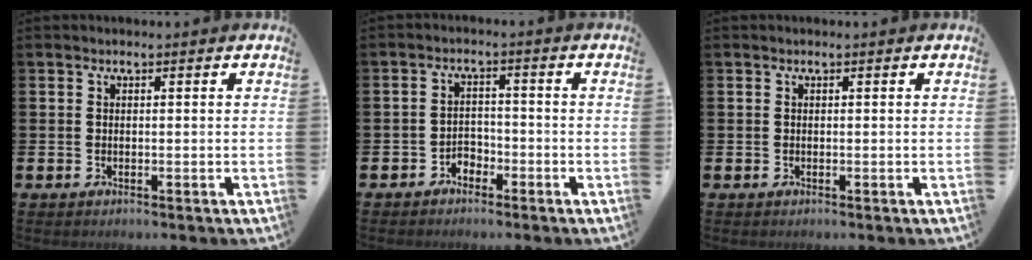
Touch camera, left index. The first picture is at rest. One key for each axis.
{"total": 2.2, "fx": -1.9, "fy": 1.2, "fz": 0.2, "tx": -0.018, "ty": 0.007, "tz": -0.041}
{"total": 0.0}